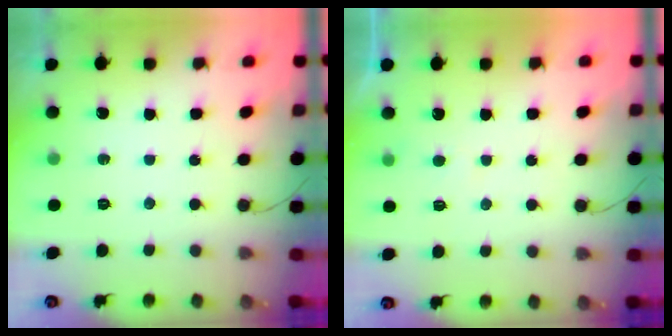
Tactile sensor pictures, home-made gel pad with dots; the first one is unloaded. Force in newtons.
{"total": 2.7, "press": 2.7, "slide": 0.3}